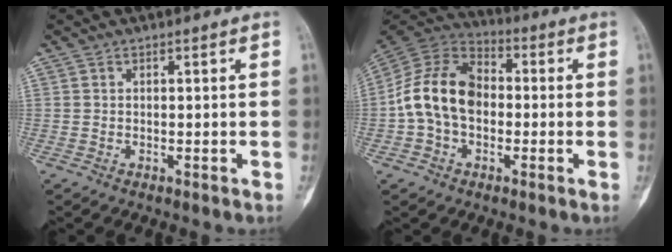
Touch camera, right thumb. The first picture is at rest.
{"total": 14.5, "force": [-1.1, 10.2, 10.2], "torque": [-0.179, 0.038, -0.032]}